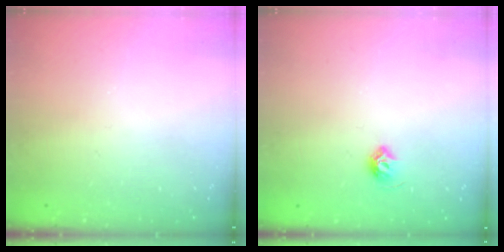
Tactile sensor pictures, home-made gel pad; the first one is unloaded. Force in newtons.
{"total": 5.6, "press": 5.5, "slide": 1.0}